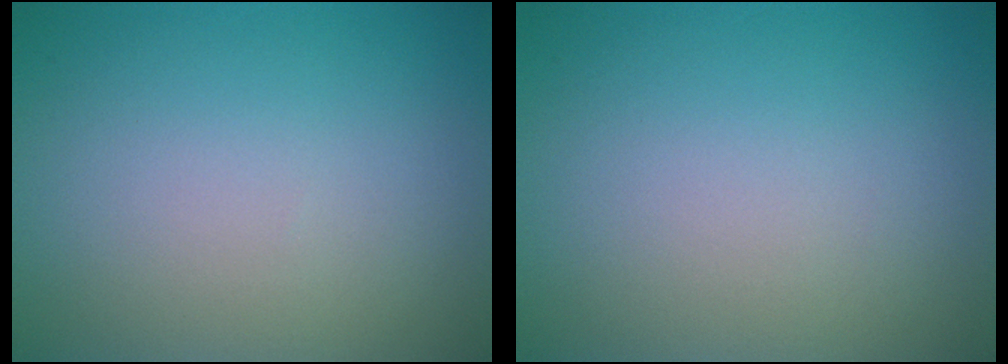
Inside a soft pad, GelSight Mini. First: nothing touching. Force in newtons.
{"total": 0.0}